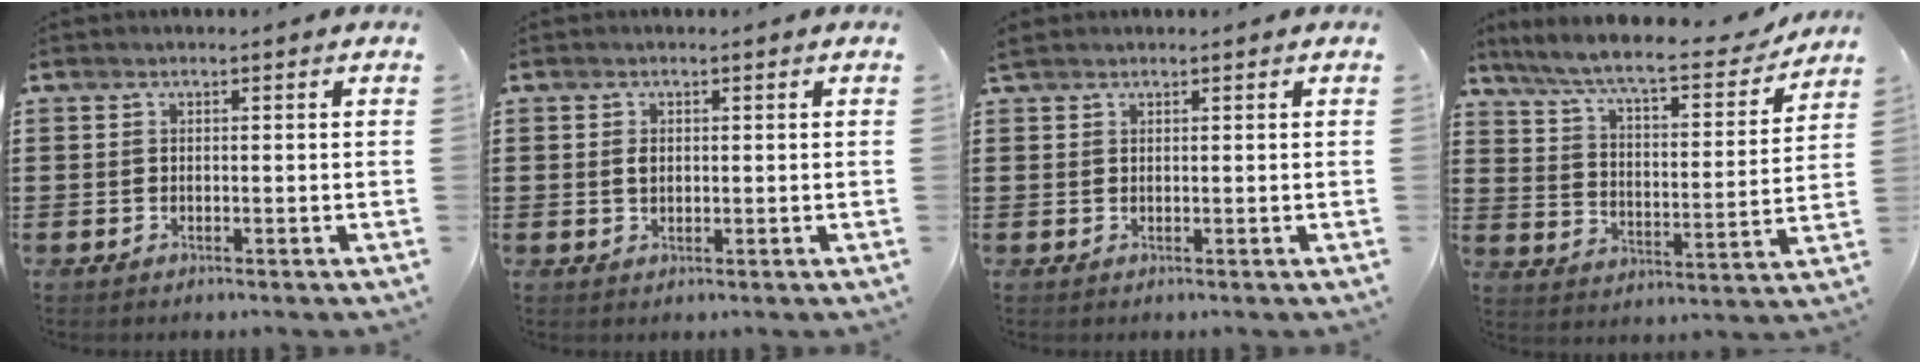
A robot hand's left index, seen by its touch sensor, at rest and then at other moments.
{"total": 1.4, "force": [0.3, 0.8, 1.0], "torque": [-0.022, 0.005, 0.005]}
{"total": 1.0, "force": [0.9, 0.3, 0.4], "torque": [-0.009, 0.002, 0.018]}
{"total": 9.1, "force": [7.8, 0.6, 4.6], "torque": [-0.119, -0.044, 0.130]}